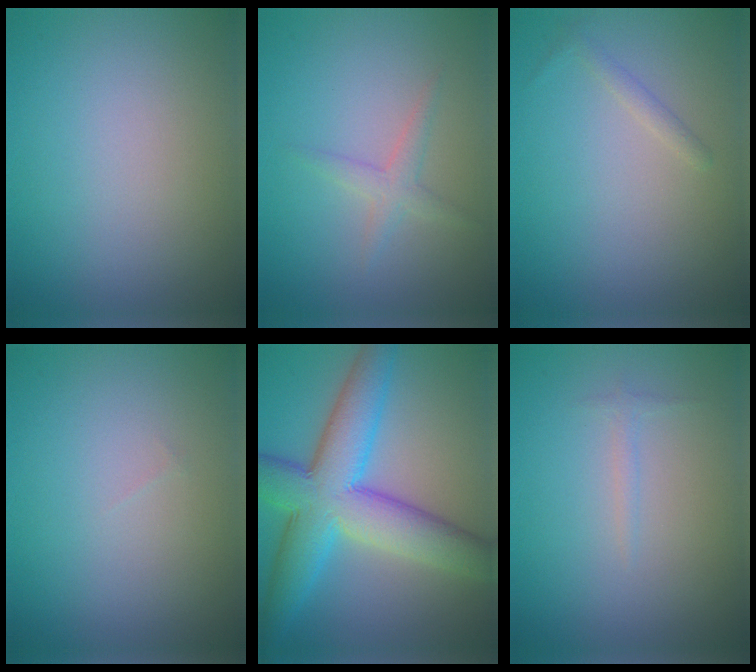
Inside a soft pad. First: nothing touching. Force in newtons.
{"total": 1.6, "press": 1.6, "slide": 0.1}
{"total": 0.9, "press": 0.9, "slide": 0.1}
{"total": 0.0}
{"total": 10.2, "press": 10.2, "slide": 0.1}
{"total": 0.7, "press": 0.7, "slide": 0.1}